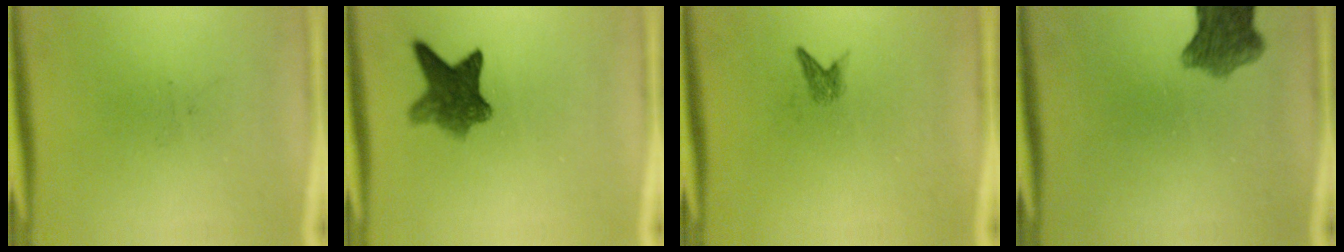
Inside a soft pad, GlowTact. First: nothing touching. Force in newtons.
{"total": 7.1}
{"total": 1.3}
{"total": 7.2}